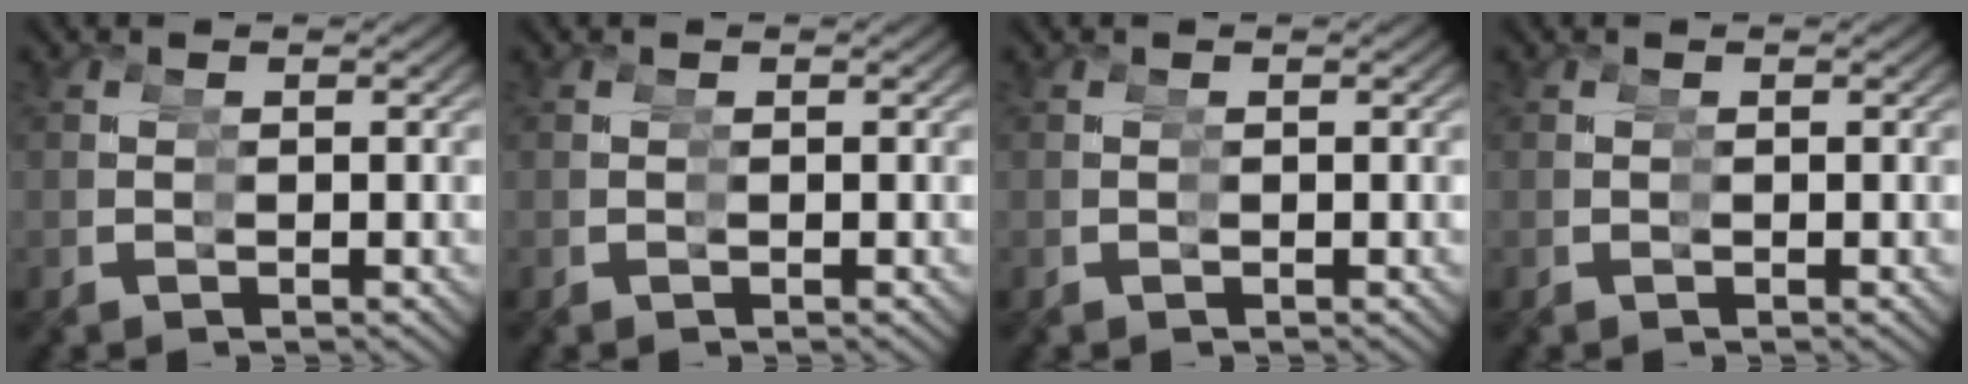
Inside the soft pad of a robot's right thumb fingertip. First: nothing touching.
{"total": 0.0}
{"total": 0.0}
{"total": 0.0}